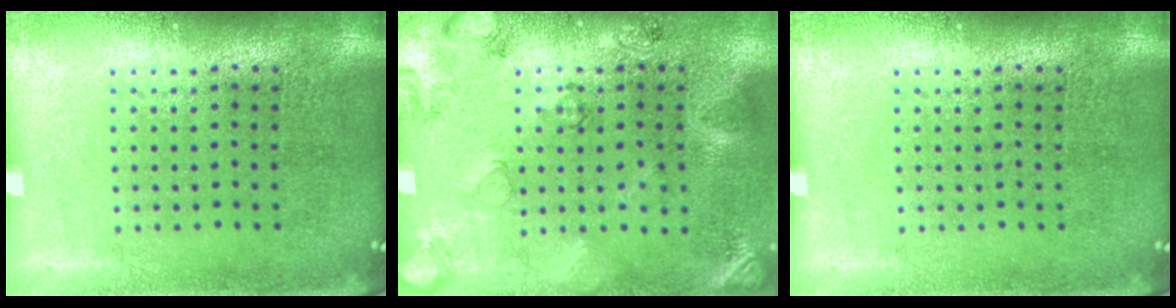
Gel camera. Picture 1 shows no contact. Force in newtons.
{"total": 2.6, "press": 1.8, "slide": 1.9}
{"total": 0.0}